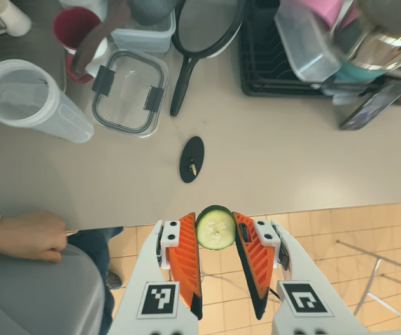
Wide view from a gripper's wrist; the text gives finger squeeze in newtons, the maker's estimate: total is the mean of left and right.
{"total": 5.6, "left": 5.5, "right": 5.8}